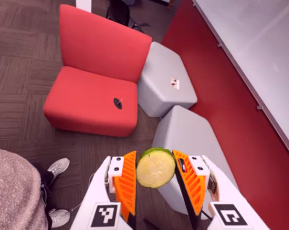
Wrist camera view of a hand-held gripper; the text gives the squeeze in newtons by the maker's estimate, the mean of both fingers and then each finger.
{"total": 8.5, "left": 8.9, "right": 8.2}